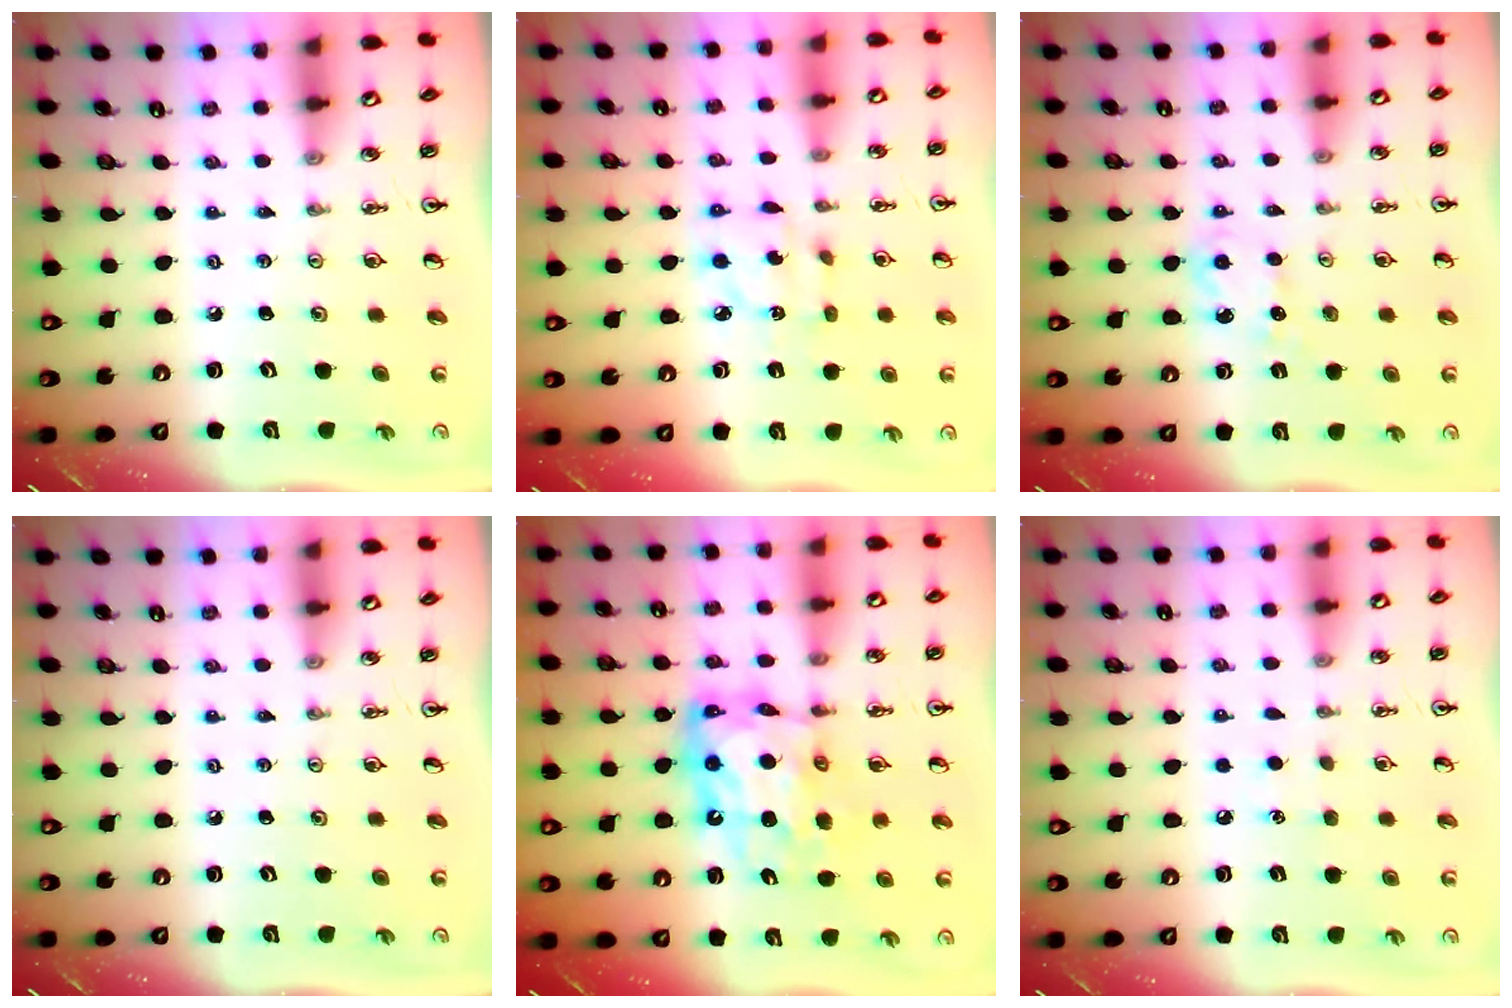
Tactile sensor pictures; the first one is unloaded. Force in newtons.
{"total": 5.9, "press": 5.9, "slide": 0.2}
{"total": 5.3, "press": 5.2, "slide": 0.9}
{"total": 0.0}
{"total": 13.2, "press": 13.1, "slide": 1.1}
{"total": 4.7, "press": 4.7, "slide": 0.5}